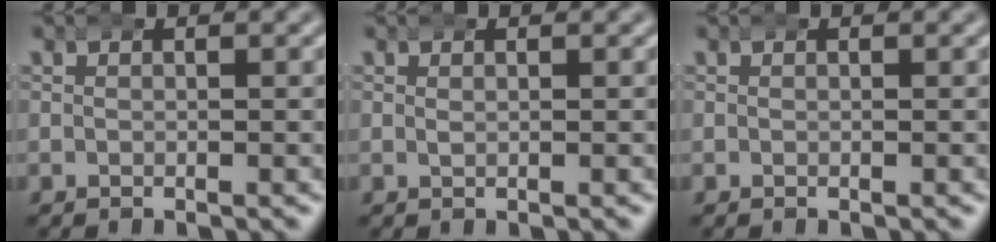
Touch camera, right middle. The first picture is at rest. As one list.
[{"total": 0.6, "force": [0.2, 0.2, 0.5], "torque": [-0.009, -0.001, 0.005]}, {"total": 0.0}]